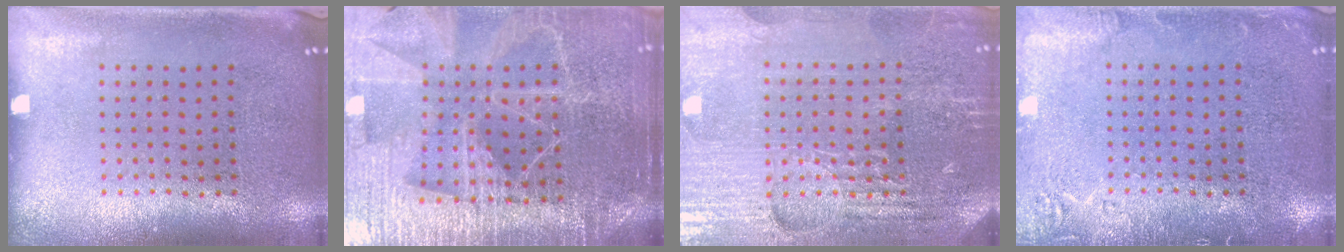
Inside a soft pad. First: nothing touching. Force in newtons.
{"total": 5.5, "press": 4.9, "slide": 2.6}
{"total": 4.9, "press": 4.6, "slide": 1.8}
{"total": 2.0, "press": 2.0, "slide": 0.4}